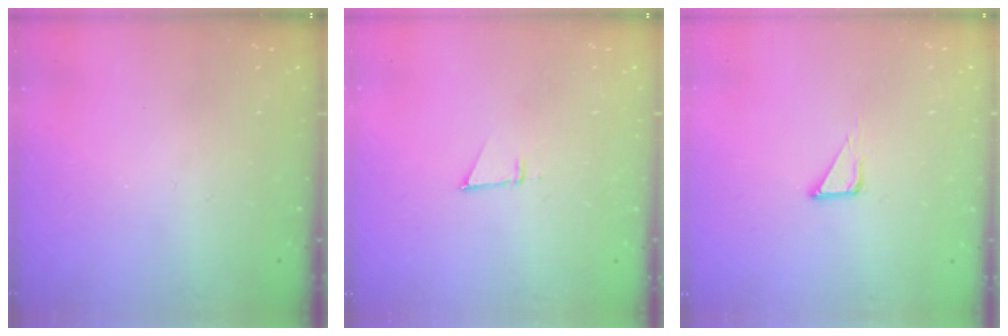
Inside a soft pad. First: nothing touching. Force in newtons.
{"total": 4.3, "press": 4.2, "slide": 0.7}
{"total": 3.4, "press": 3.4, "slide": 0.2}